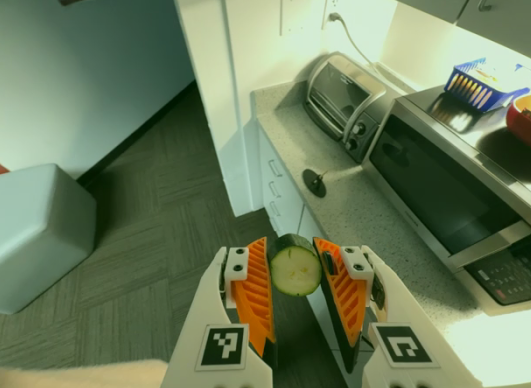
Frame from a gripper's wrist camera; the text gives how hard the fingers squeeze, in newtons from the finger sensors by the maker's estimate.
{"total": 9.9, "left": 9.8, "right": 9.9}